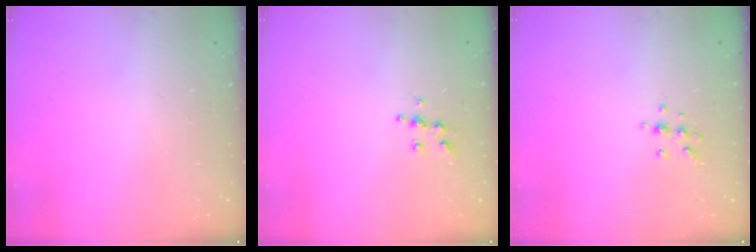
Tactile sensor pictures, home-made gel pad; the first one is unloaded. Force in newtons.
{"total": 5.9, "press": 5.9, "slide": 0.5}
{"total": 6.0, "press": 5.6, "slide": 2.0}